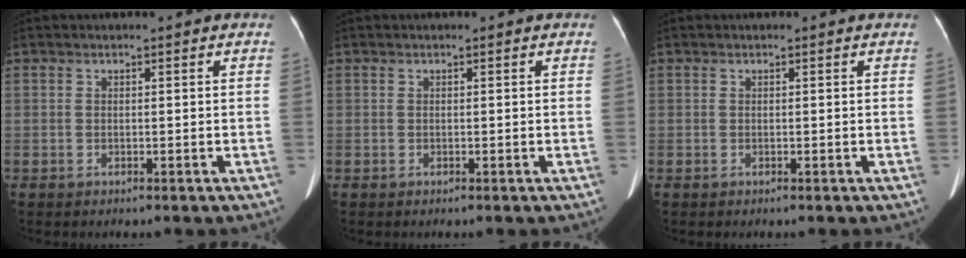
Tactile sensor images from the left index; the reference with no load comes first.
{"total": 0.0}
{"total": 0.0}